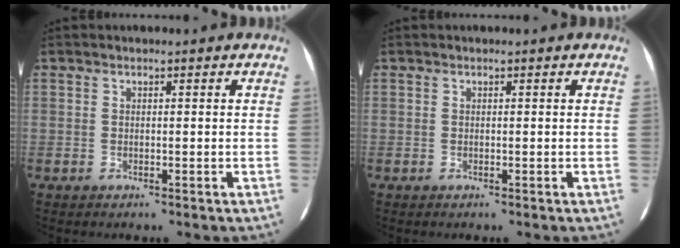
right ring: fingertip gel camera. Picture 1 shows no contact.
{"total": 0.0}